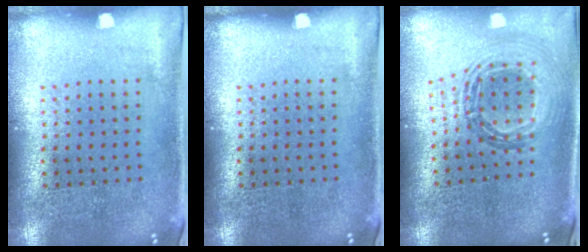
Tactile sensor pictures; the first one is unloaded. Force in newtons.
{"total": 0.0}
{"total": 0.9, "press": 0.9, "slide": 0.2}